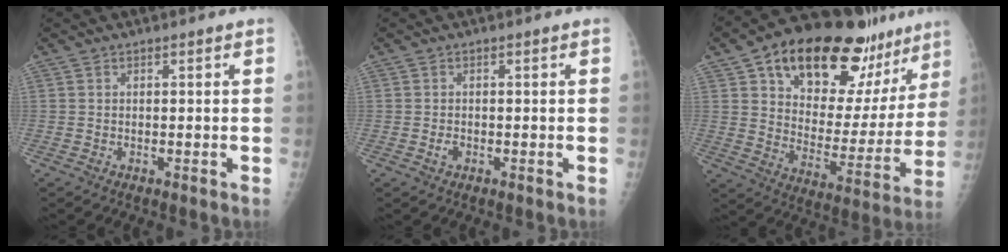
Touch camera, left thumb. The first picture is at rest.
{"total": 1.3, "force": [-0.4, 0.9, 0.8], "torque": [-0.012, 0.001, -0.008]}
{"total": 28.7, "force": [18.4, 13.6, 17.4], "torque": [-0.214, -0.051, 0.274]}